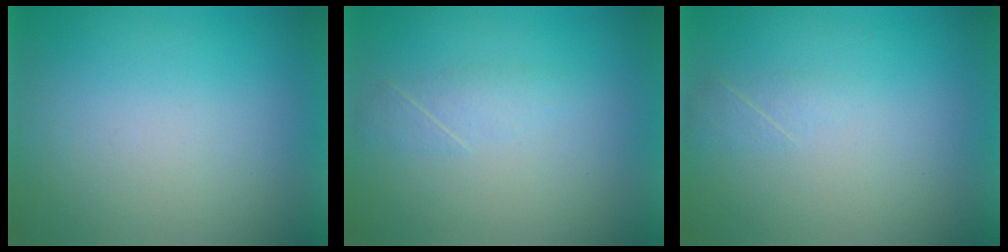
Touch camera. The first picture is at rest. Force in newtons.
{"total": 2.2}
{"total": 1.6}